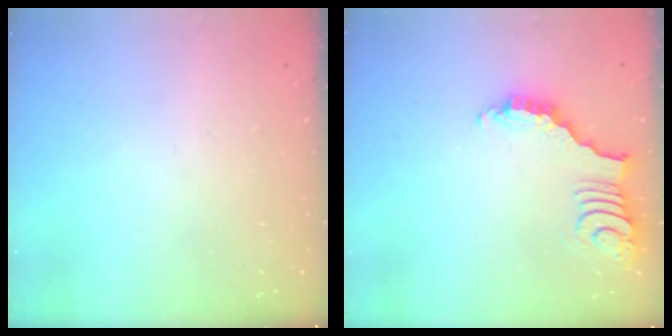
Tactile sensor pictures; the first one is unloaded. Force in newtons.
{"total": 3.0, "press": 3.0, "slide": 0.5}